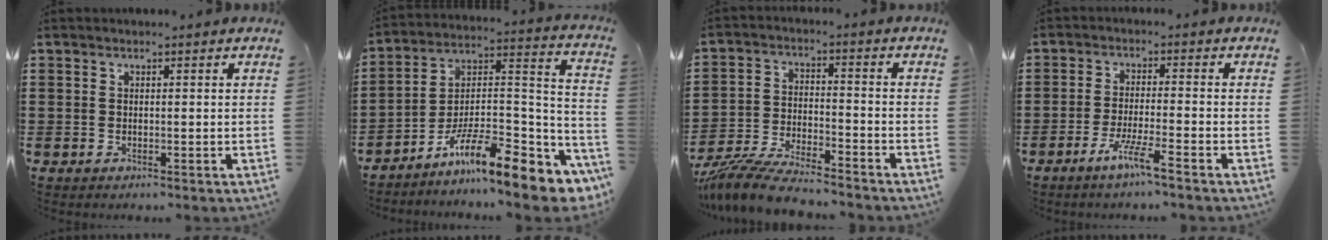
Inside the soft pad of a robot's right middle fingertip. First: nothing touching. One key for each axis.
{"total": 12.3, "fx": -8.9, "fy": 2.3, "fz": 8.2, "tx": -0.129, "ty": 0.011, "tz": -0.165}
{"total": 8.1, "fx": -7.6, "fy": 0.7, "fz": 2.8, "tx": -0.060, "ty": 0.005, "tz": -0.150}
{"total": 5.0, "fx": -3.5, "fy": -0.1, "fz": 3.5, "tx": -0.070, "ty": -0.010, "tz": -0.063}